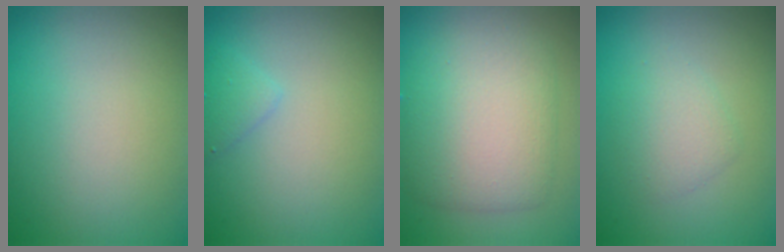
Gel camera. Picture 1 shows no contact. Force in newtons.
{"total": 1.4, "press": 1.4, "slide": 0.1}
{"total": 6.0, "press": 6.0, "slide": 0.1}
{"total": 2.2, "press": 2.2, "slide": 0.0}